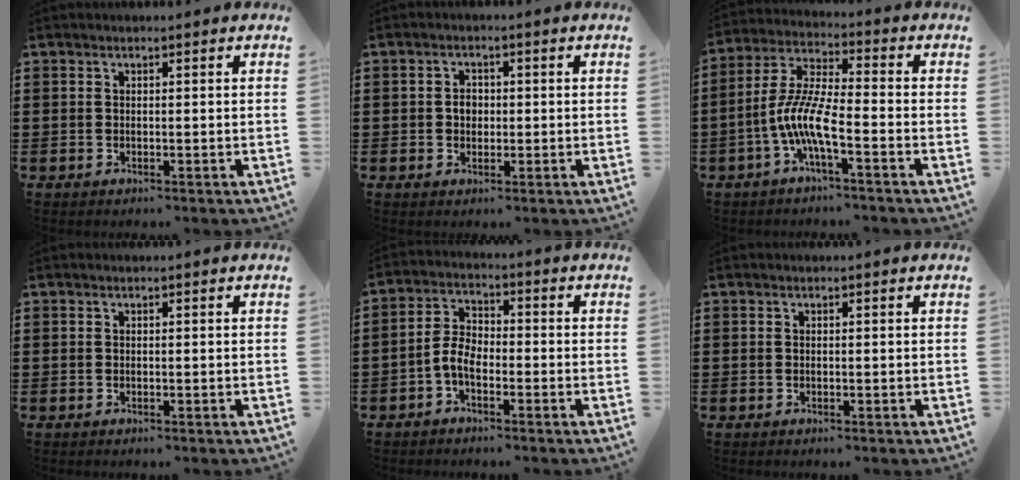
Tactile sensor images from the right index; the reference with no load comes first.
{"total": 2.0, "force": [0.1, 1.5, 1.3], "torque": [-0.026, 0.007, 0.001]}
{"total": 8.4, "force": [-3.2, 1.6, 7.6], "torque": [-0.173, -0.012, -0.065]}
{"total": 0.0}
{"total": 4.5, "force": [-2.1, 2.4, 3.2], "torque": [-0.077, 0.005, -0.046]}
{"total": 0.0}